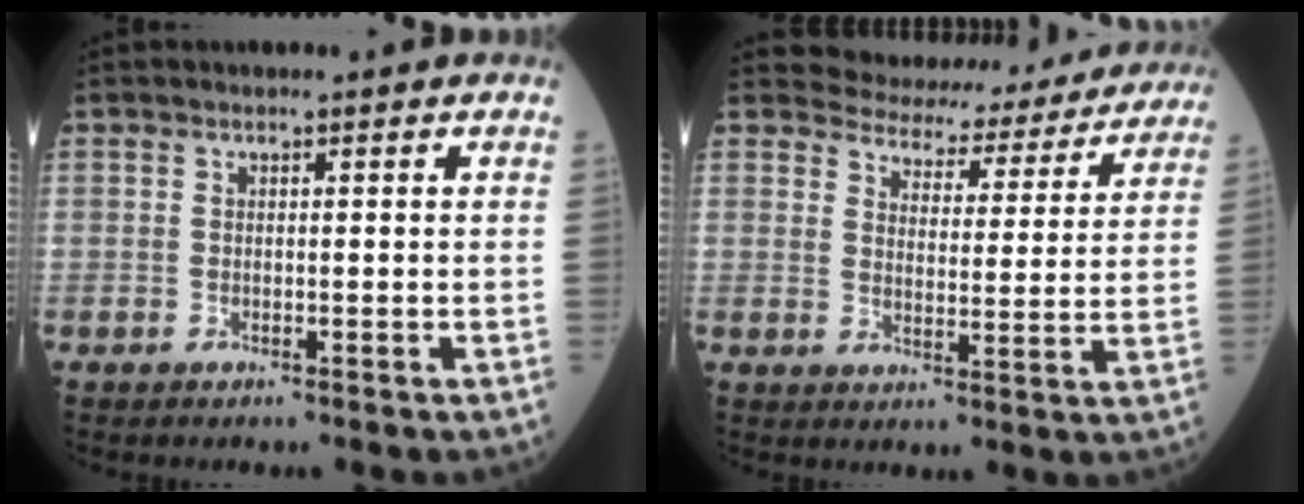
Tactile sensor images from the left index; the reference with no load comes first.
{"total": 16.2, "force": [15.3, 4.8, 2.5], "torque": [-0.011, -0.022, 0.168]}